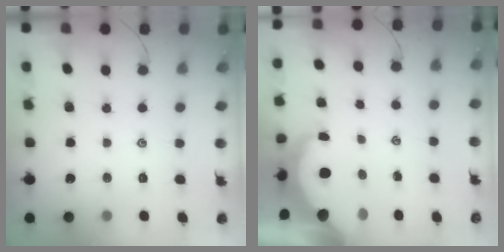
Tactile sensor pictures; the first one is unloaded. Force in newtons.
{"total": 8.9, "press": 8.9, "slide": 1.1}